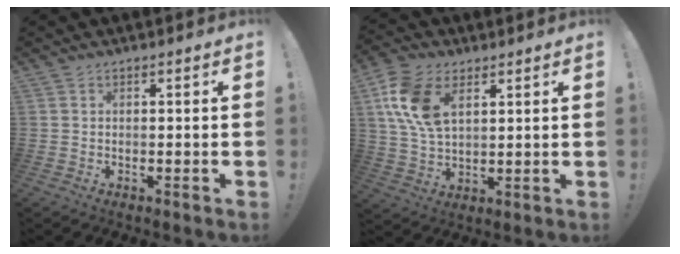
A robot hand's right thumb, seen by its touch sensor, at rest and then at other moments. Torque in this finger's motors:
{"motor_torque": [0.46, 0.48, 0.41, 0.41, 0.11]}